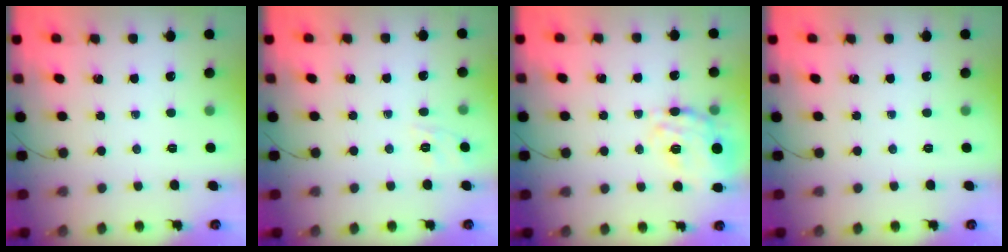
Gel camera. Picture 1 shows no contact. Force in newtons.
{"total": 1.7, "press": 0.4, "slide": 1.6}
{"total": 16.8, "press": 16.7, "slide": 1.9}
{"total": 0.0}